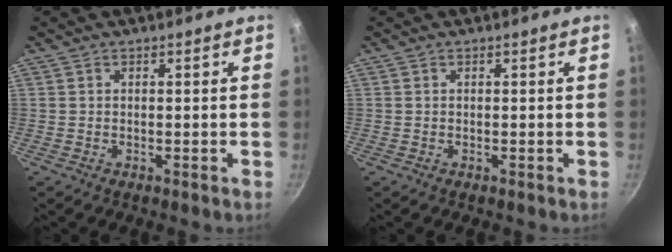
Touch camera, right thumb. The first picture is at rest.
{"total": 0.0}